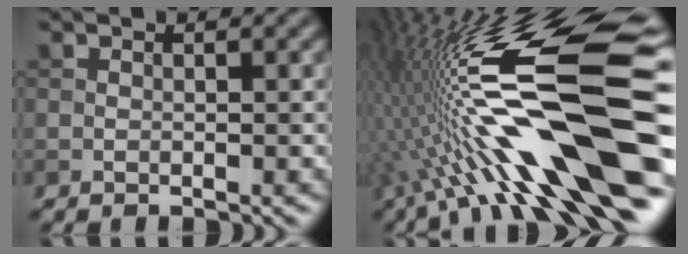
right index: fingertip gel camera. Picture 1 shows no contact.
{"total": 18.1, "force": [-2.2, 4.5, 17.3], "torque": [-0.301, 0.023, -0.044]}